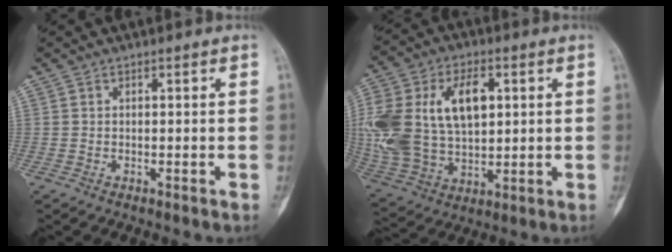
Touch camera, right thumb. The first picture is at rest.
{"total": 23.8, "force": [4.7, 15.0, 17.9], "torque": [-0.385, 0.012, 0.096]}